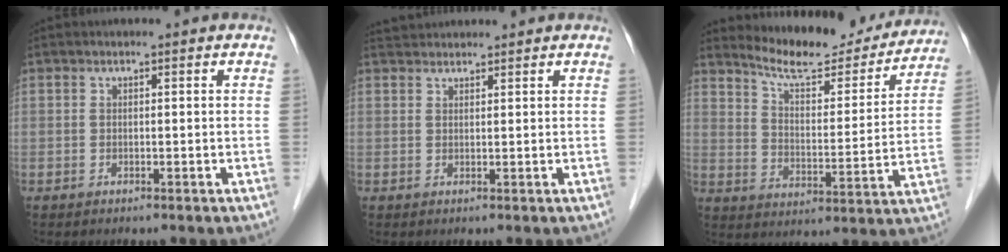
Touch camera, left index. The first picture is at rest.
{"total": 3.0, "force": [3.0, 0.6, 0.2], "torque": [-0.006, 0.031, 0.054]}
{"total": 15.5, "force": [14.7, 2.9, 4.0], "torque": [-0.059, -0.020, 0.207]}